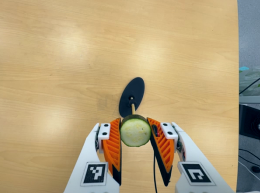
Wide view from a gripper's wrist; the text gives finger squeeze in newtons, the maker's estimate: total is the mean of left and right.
{"total": 9.6, "left": 9.0, "right": 10.1}